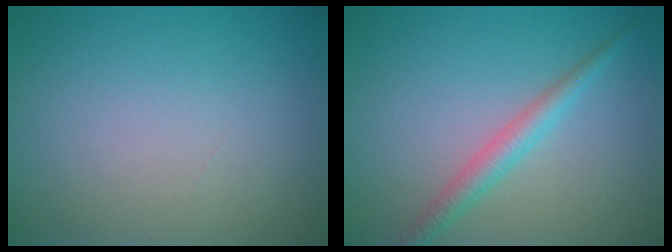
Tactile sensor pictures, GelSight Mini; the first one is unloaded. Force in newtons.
{"total": 2.5, "press": 2.5, "slide": 0.1}